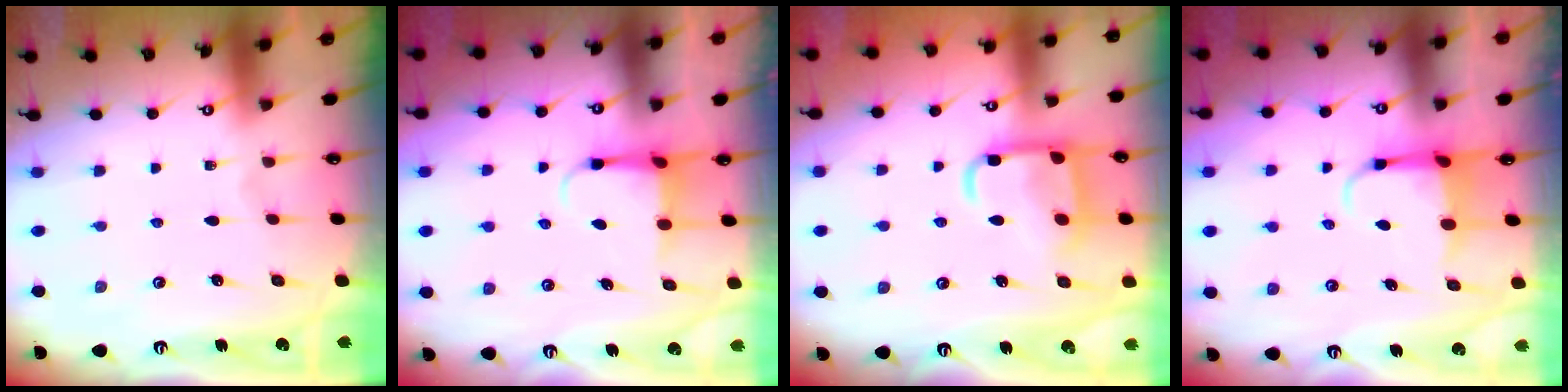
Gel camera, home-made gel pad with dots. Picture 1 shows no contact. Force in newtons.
{"total": 3.9, "press": 3.8, "slide": 0.6}
{"total": 13.7, "press": 13.6, "slide": 1.3}
{"total": 4.5, "press": 4.4, "slide": 1.2}